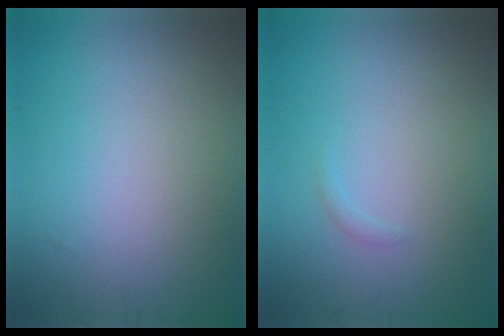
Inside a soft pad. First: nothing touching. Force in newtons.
{"total": 0.5, "press": 0.5, "slide": 0.1}